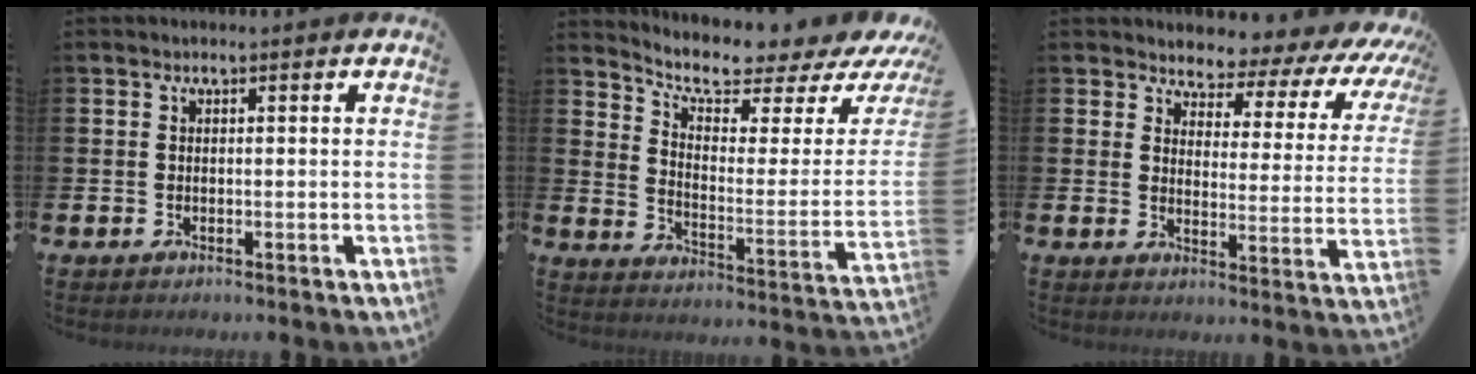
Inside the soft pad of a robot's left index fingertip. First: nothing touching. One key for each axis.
{"total": 6.5, "fx": 6.0, "fy": 1.0, "fz": 2.3, "tx": -0.053, "ty": -0.067, "tz": 0.091}
{"total": 3.4, "fx": 2.9, "fy": 1.6, "fz": 0.5, "tx": -0.015, "ty": -0.042, "tz": 0.035}